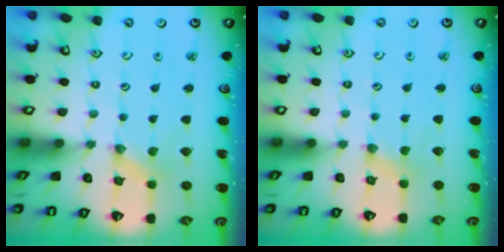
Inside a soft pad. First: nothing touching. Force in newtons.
{"total": 2.3, "press": 2.3, "slide": 0.4}